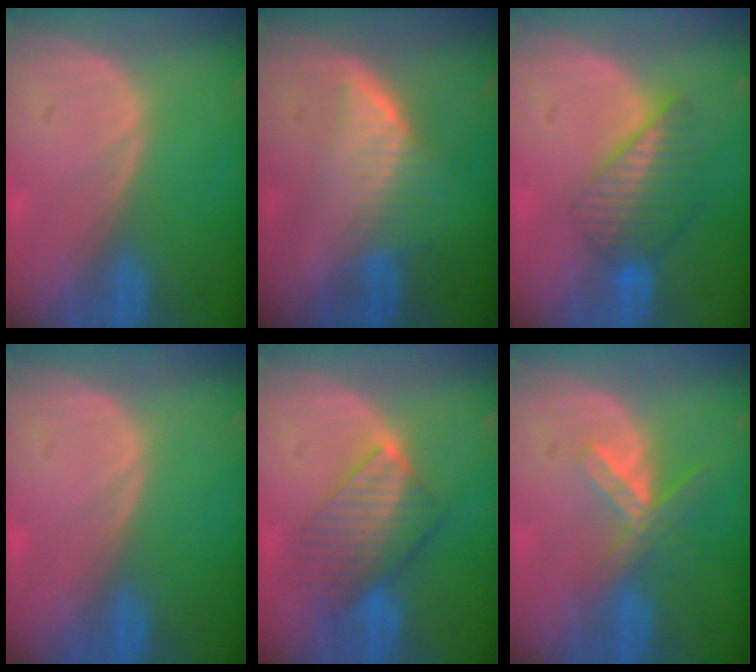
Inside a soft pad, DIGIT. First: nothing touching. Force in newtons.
{"total": 6.6, "press": 5.8, "slide": 3.1}
{"total": 6.6, "press": 5.9, "slide": 2.9}
{"total": 0.0}
{"total": 7.5, "press": 7.1, "slide": 2.3}
{"total": 5.4, "press": 4.9, "slide": 2.4}